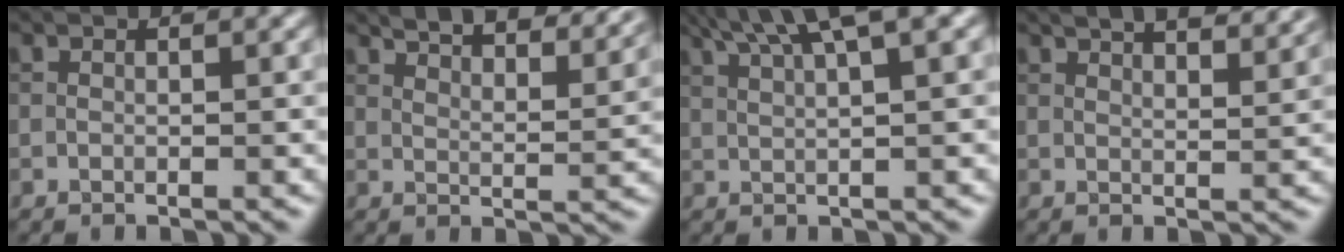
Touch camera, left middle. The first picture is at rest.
{"total": 9.4, "force": [7.7, 2.5, 4.8], "torque": [-0.043, 0.015, 0.072]}
{"total": 7.5, "force": [4.6, 1.3, 5.8], "torque": [-0.078, 0.025, 0.063]}
{"total": 7.2, "force": [5.4, 2.4, 4.2], "torque": [-0.024, 0.029, 0.040]}